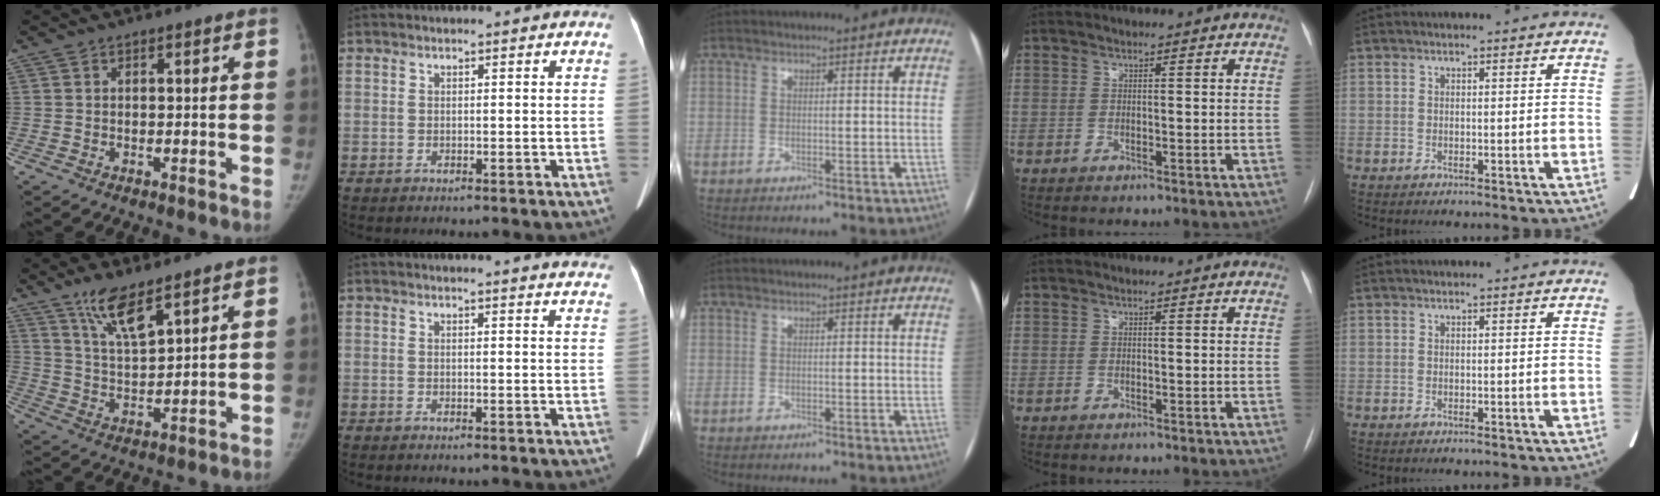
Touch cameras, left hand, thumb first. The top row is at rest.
{"thumb": {"total": 8.7, "force": [6.1, 2.1, 5.8], "torque": [-0.102, -0.037, 0.123]}, "index": {"total": 9.1, "force": [8.9, 0.3, 2.0], "torque": [-0.009, -0.029, 0.072]}}